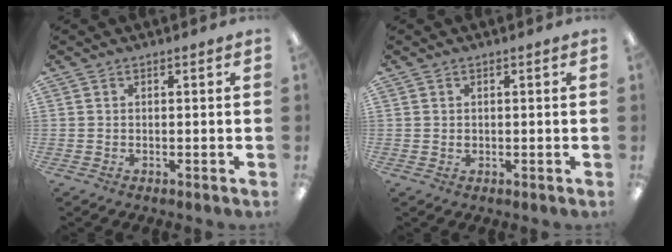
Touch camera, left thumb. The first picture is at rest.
{"total": 0.9, "force": [0.3, 0.8, 0.1], "torque": [-0.003, 0.003, 0.006]}